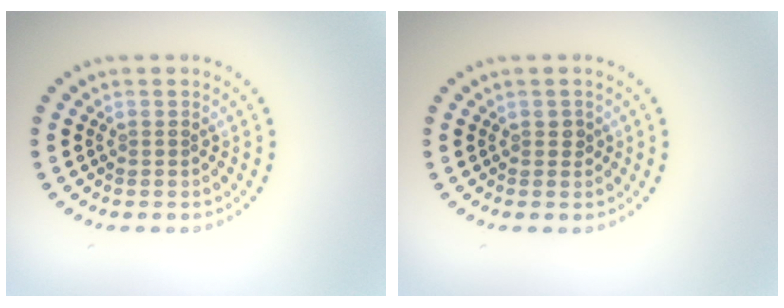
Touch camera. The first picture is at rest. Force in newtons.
{"total": 0.8, "press": 0.8, "slide": 0.2}